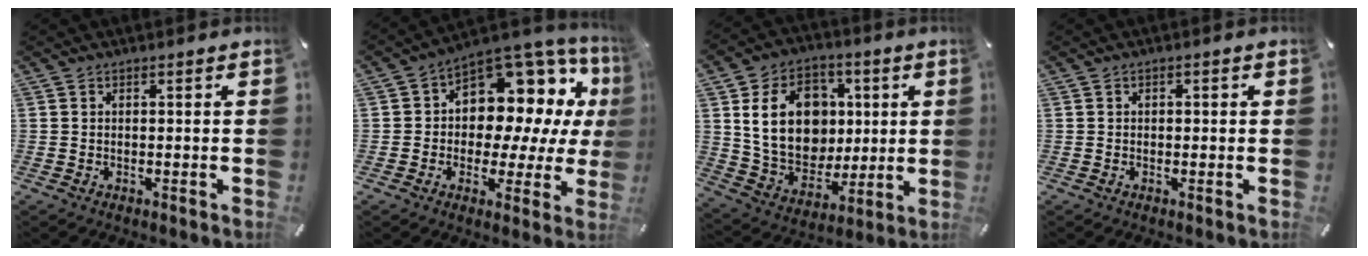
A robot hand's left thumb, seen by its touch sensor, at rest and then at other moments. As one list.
[{"total": 11.5, "force": [4.6, 8.4, 6.3], "torque": [-0.088, -0.063, 0.085]}, {"total": 18.3, "force": [3.4, 14.9, 10.1], "torque": [-0.180, 0.002, 0.072]}, {"total": 0.8, "force": [-0.1, 0.7, 0.5], "torque": [-0.010, 0.005, -0.003]}]